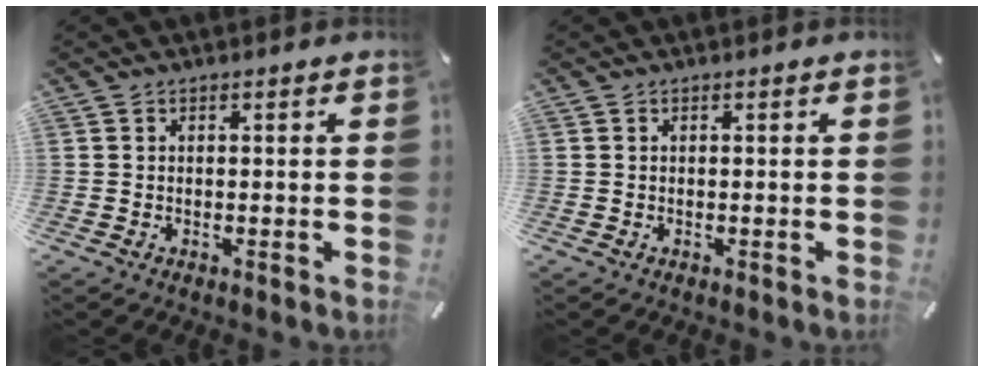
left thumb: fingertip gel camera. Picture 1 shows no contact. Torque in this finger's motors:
{"motor_torque": [0.00, 0.00, 0.00, 0.00, 0.00]}